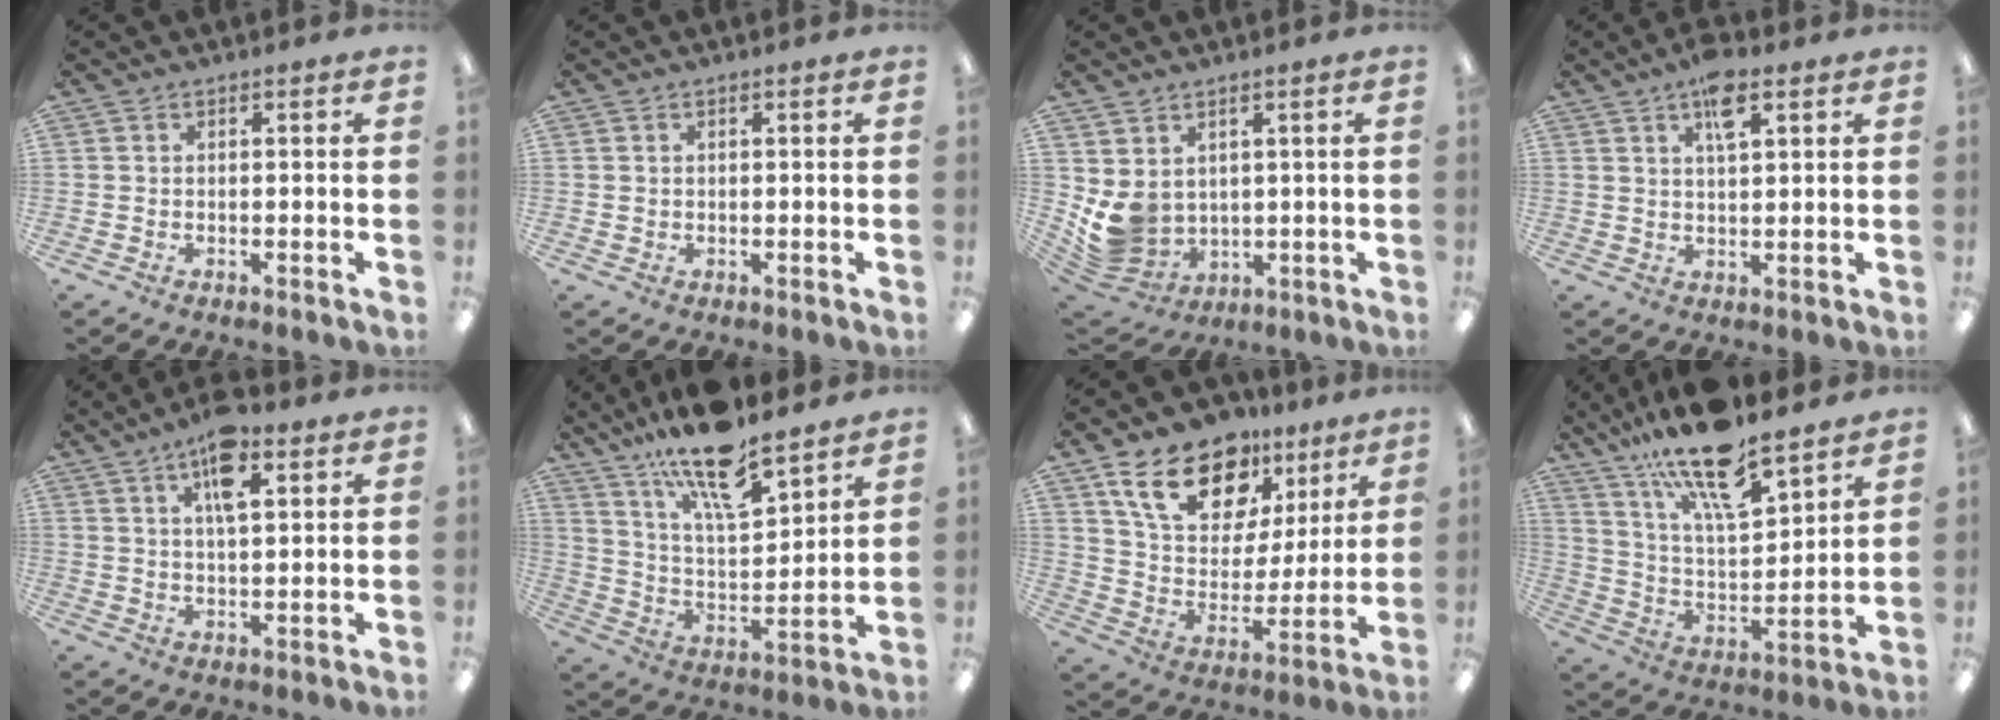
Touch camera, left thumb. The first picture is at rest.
{"total": 0.6, "force": [0.3, 0.5, 0.0], "torque": [0.000, 0.005, 0.005]}
{"total": 7.7, "force": [2.5, 6.5, 3.1], "torque": [-0.092, -0.027, 0.057]}
{"total": 6.8, "force": [4.1, 2.3, 4.9], "torque": [-0.083, -0.006, 0.068]}
{"total": 9.5, "force": [5.5, 3.6, 6.9], "torque": [-0.114, -0.013, 0.091]}
{"total": 16.6, "force": [13.3, 4.6, 8.8], "torque": [-0.157, -0.078, 0.227]}
{"total": 19.3, "force": [12.3, 11.3, 9.6], "torque": [-0.170, -0.059, 0.223]}
{"total": 18.1, "force": [14.2, 5.0, 10.1], "torque": [-0.182, -0.086, 0.243]}